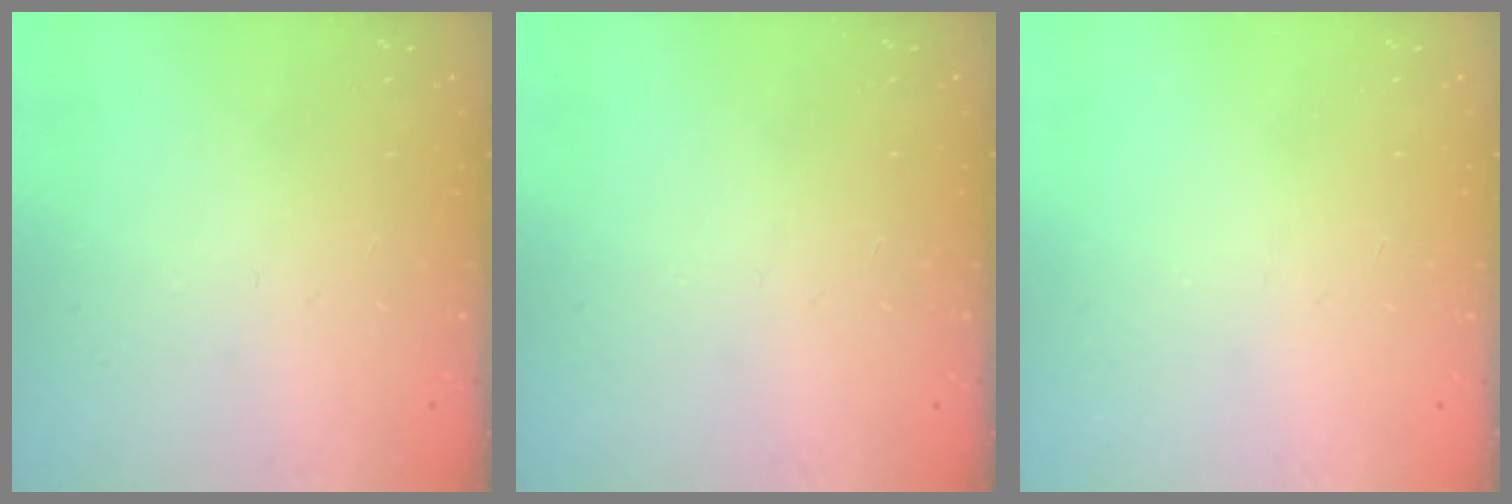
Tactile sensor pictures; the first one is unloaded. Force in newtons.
{"total": 0.0}
{"total": 0.0}